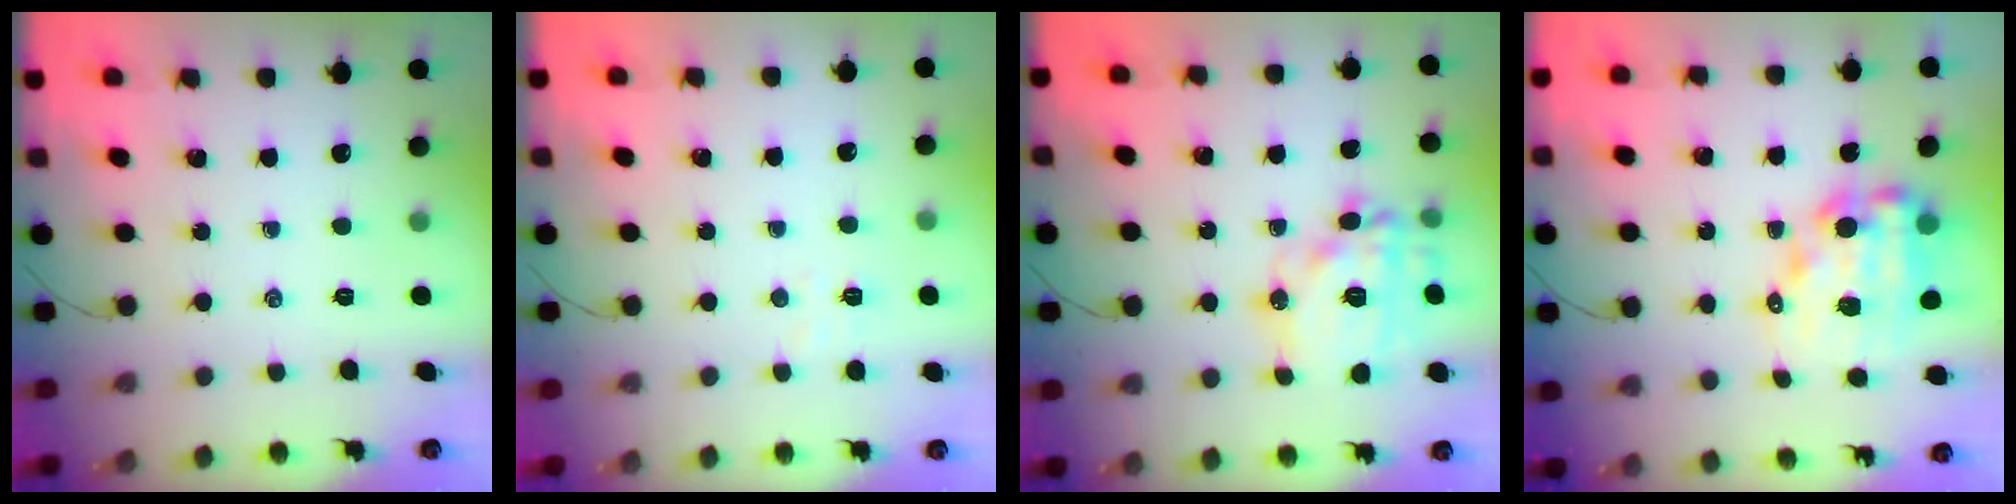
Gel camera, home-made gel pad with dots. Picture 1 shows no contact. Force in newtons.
{"total": 3.9, "press": 3.8, "slide": 1.0}
{"total": 17.9, "press": 17.8, "slide": 1.3}
{"total": 12.6, "press": 12.2, "slide": 3.3}